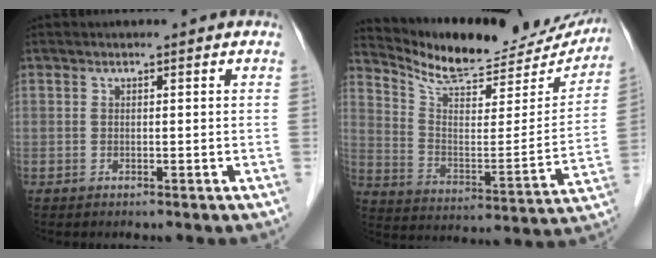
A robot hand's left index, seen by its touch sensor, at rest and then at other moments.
{"total": 21.3, "force": [20.0, 5.1, 5.4], "torque": [-0.084, -0.049, 0.281]}